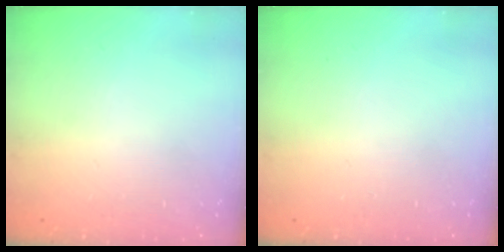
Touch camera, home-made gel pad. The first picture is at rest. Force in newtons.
{"total": 0.0}